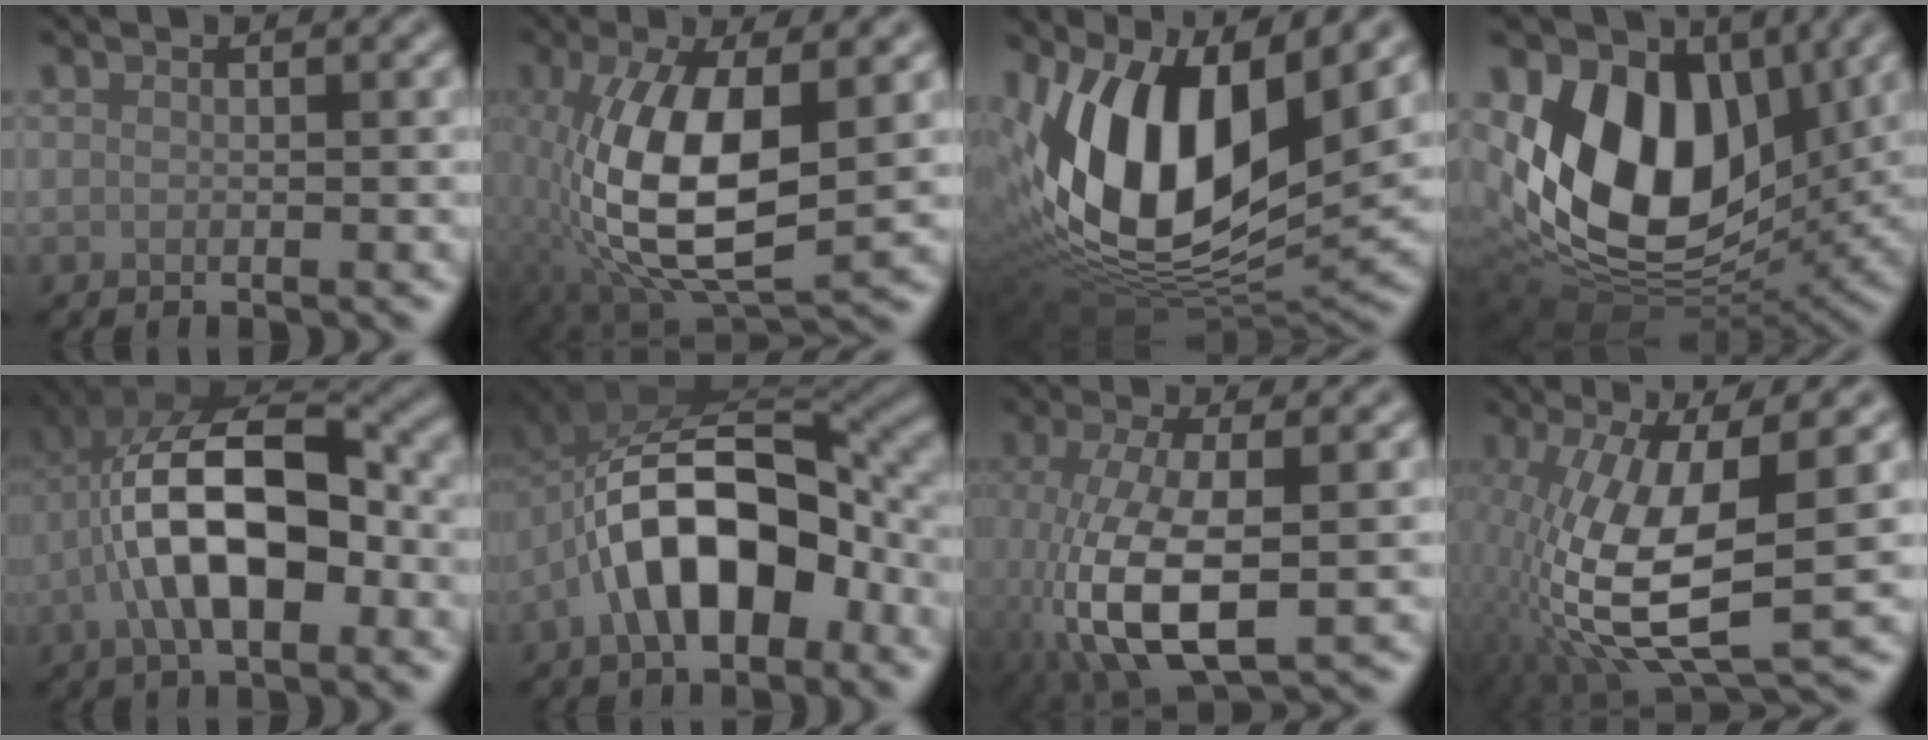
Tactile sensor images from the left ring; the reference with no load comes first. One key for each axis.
{"total": 11.1, "fx": -0.4, "fy": 4.8, "fz": 10.0, "tx": -0.212, "ty": -0.009, "tz": -0.004}
{"total": 14.8, "fx": 2.9, "fy": 8.1, "fz": 12.0, "tx": -0.224, "ty": -0.012, "tz": 0.040}
{"total": 15.2, "fx": 2.4, "fy": 10.1, "fz": 11.0, "tx": -0.191, "ty": -0.009, "tz": 0.042}
{"total": 10.8, "fx": -2.4, "fy": 5.1, "fz": 9.3, "tx": -0.169, "ty": 0.019, "tz": -0.044}
{"total": 11.6, "fx": -3.7, "fy": 6.0, "fz": 9.2, "tx": -0.154, "ty": 0.016, "tz": -0.069}
{"total": 8.4, "fx": -2.5, "fy": 3.0, "fz": 7.4, "tx": -0.166, "ty": -0.008, "tz": -0.049}
{"total": 11.1, "fx": -2.0, "fy": 3.6, "fz": 10.3, "tx": -0.218, "ty": -0.012, "tz": -0.036}